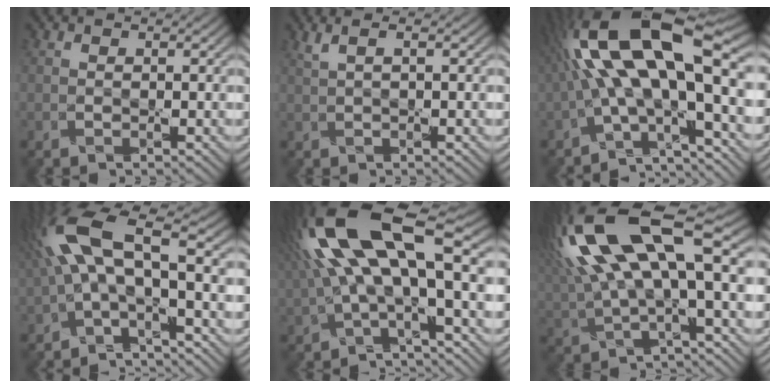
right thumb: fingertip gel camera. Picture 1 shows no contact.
{"total": 1.6, "force": [0.8, 0.0, 1.4], "torque": [-0.035, 0.010, 0.017]}
{"total": 18.1, "force": [2.0, 6.8, 16.7], "torque": [-0.311, 0.035, 0.026]}
{"total": 12.6, "force": [0.5, 4.5, 11.7], "torque": [-0.252, 0.024, -0.004]}
{"total": 16.5, "force": [3.6, 6.0, 15.0], "torque": [-0.328, 0.012, 0.071]}
{"total": 17.1, "force": [5.4, 5.9, 15.2], "torque": [-0.342, 0.009, 0.107]}